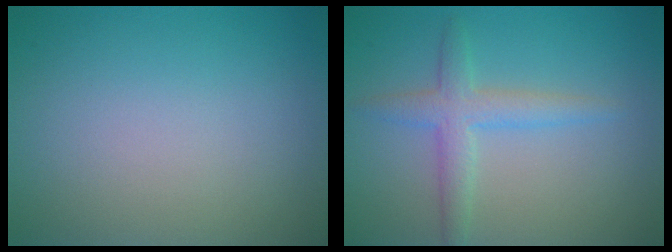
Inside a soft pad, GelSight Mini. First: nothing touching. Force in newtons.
{"total": 2.9, "press": 2.9, "slide": 0.1}